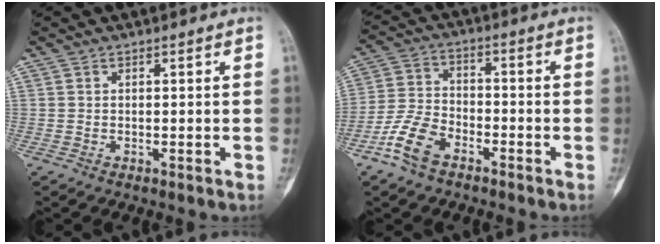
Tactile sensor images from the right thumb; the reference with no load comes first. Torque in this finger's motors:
{"motor_torque": [-0.15, 0.54, -0.05, 0.00, 0.07]}